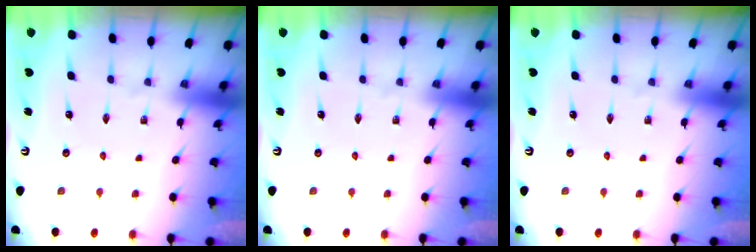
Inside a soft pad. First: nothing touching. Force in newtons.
{"total": 0.0}
{"total": 0.0}